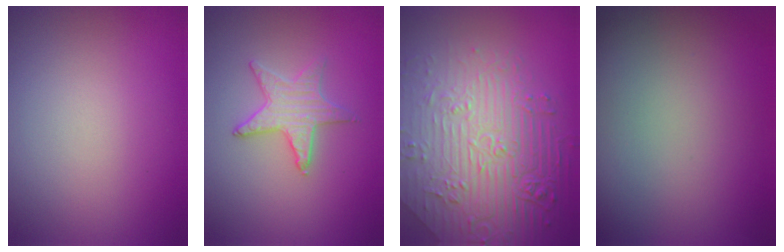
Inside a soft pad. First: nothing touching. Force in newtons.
{"total": 1.9, "press": 1.9, "slide": 0.2}
{"total": 7.9, "press": 6.1, "slide": 5.1}
{"total": 0.0}